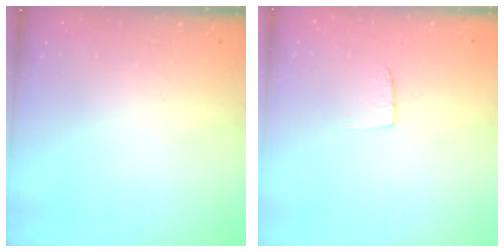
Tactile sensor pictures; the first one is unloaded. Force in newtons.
{"total": 2.4, "press": 2.4, "slide": 0.1}